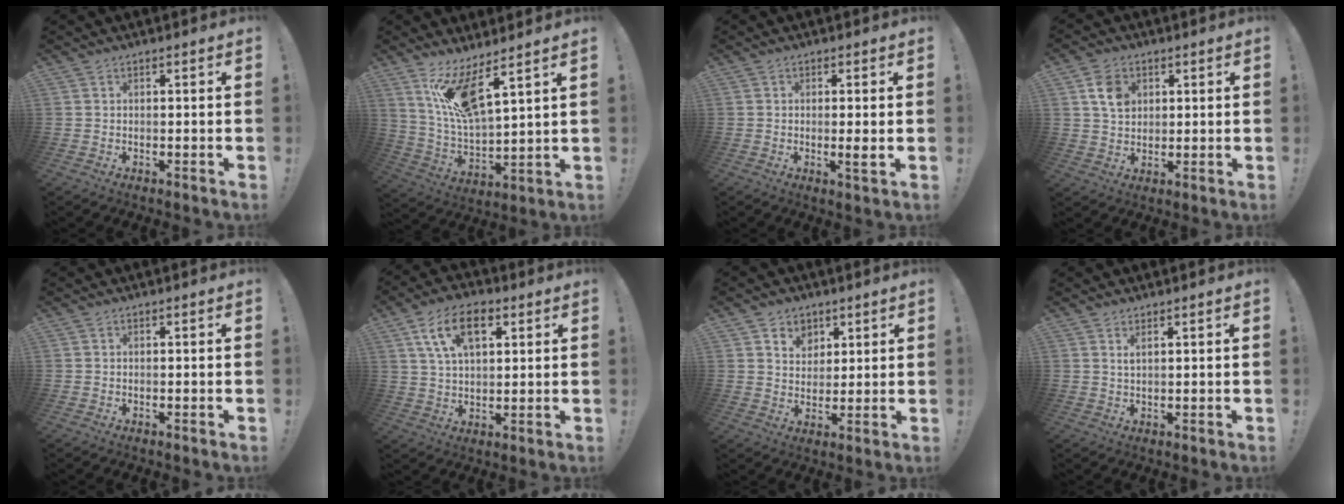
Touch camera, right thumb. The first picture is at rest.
{"total": 13.3, "force": [8.6, 2.8, 9.7], "torque": [-0.188, -0.044, 0.148]}
{"total": 3.5, "force": [-0.1, -0.3, 3.4], "torque": [-0.058, -0.008, -0.003]}
{"total": 7.9, "force": [2.8, 6.1, 4.2], "torque": [-0.058, 0.001, 0.054]}
{"total": 0.0}
{"total": 12.9, "force": [5.5, 7.2, 9.2], "torque": [-0.160, 0.002, 0.100]}
{"total": 6.4, "force": [3.6, 5.2, 0.9], "torque": [-0.003, -0.027, 0.067]}
{"total": 1.6, "force": [1.0, 0.2, 1.2], "torque": [-0.023, -0.001, 0.018]}